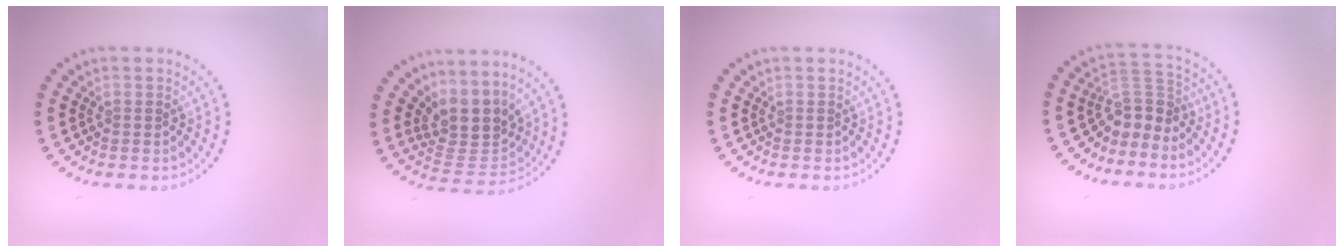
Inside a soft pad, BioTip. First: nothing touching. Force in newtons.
{"total": 4.1, "press": 3.1, "slide": 2.6}
{"total": 0.0}
{"total": 3.0, "press": 2.2, "slide": 2.0}